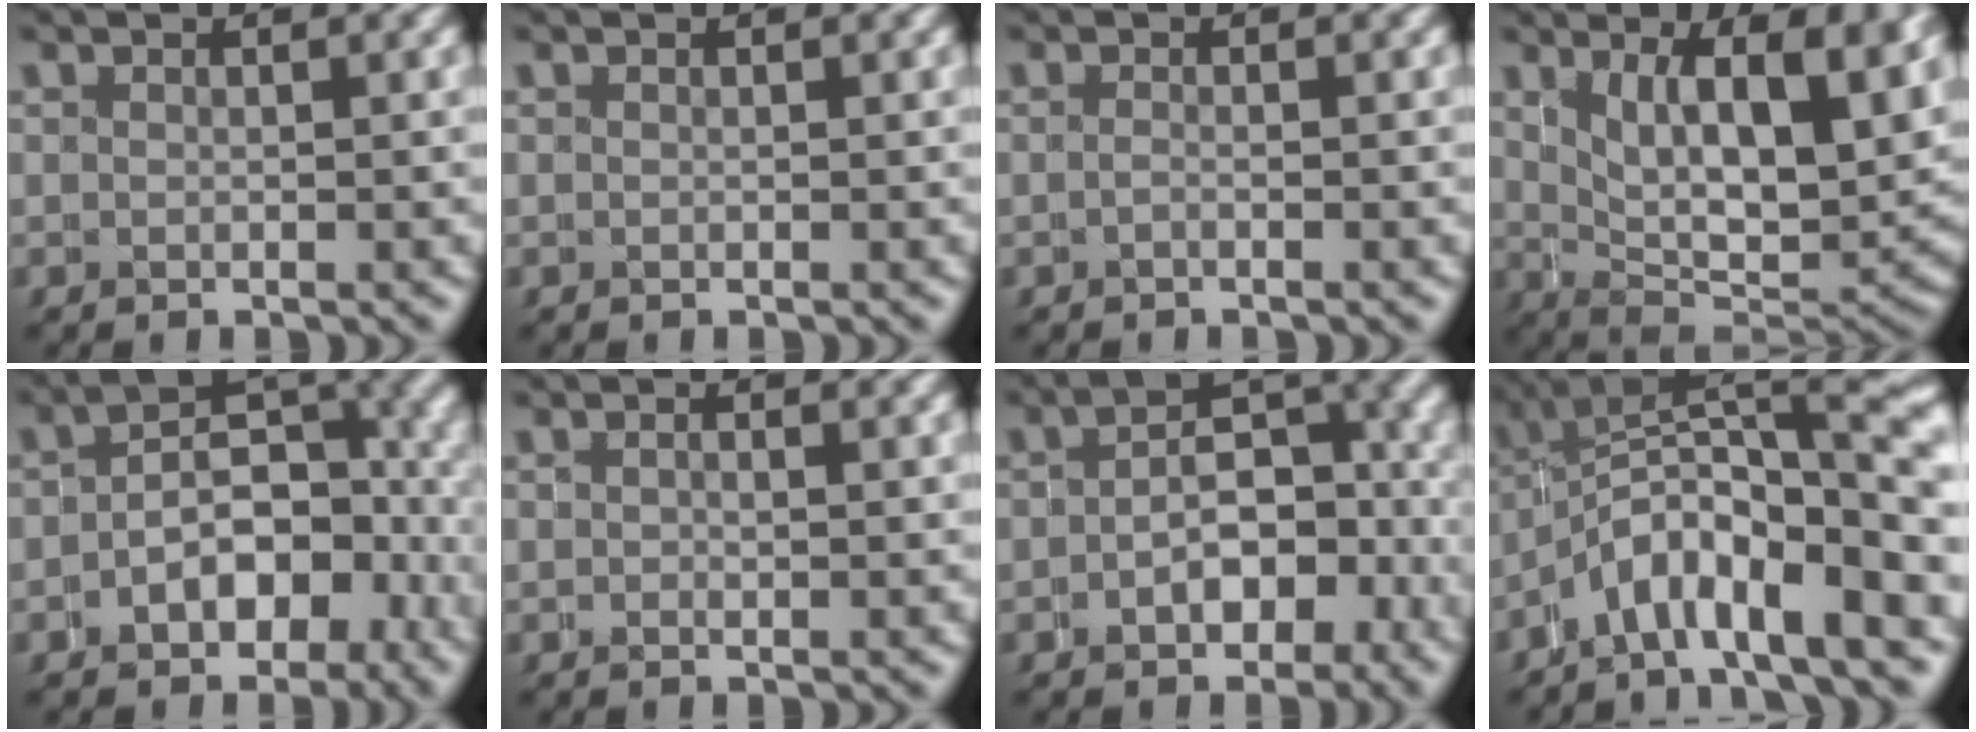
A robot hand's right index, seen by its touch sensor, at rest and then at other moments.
{"total": 0.0}
{"total": 0.6, "force": [-0.4, -0.3, 0.3], "torque": [0.002, 0.012, -0.014]}
{"total": 10.7, "force": [1.7, 4.5, 9.6], "torque": [-0.129, -0.015, 0.033]}
{"total": 6.3, "force": [-0.8, 3.8, 4.9], "torque": [-0.061, 0.006, -0.014]}
{"total": 0.7, "force": [0.1, -0.2, 0.6], "torque": [-0.007, 0.006, 0.000]}
{"total": 5.6, "force": [-1.0, 3.3, 4.3], "torque": [-0.052, 0.002, -0.015]}
{"total": 7.5, "force": [-1.2, 3.4, 6.5], "torque": [-0.093, 0.007, -0.028]}